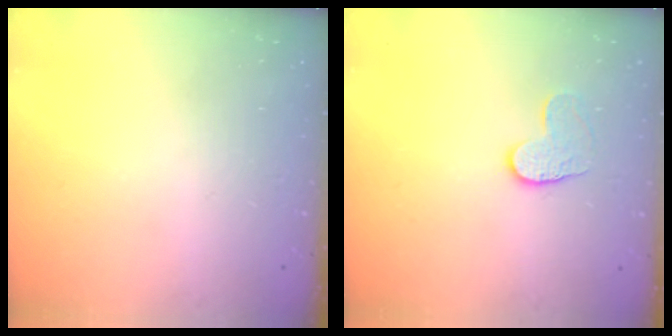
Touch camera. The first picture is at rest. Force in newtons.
{"total": 6.9, "press": 6.8, "slide": 0.5}